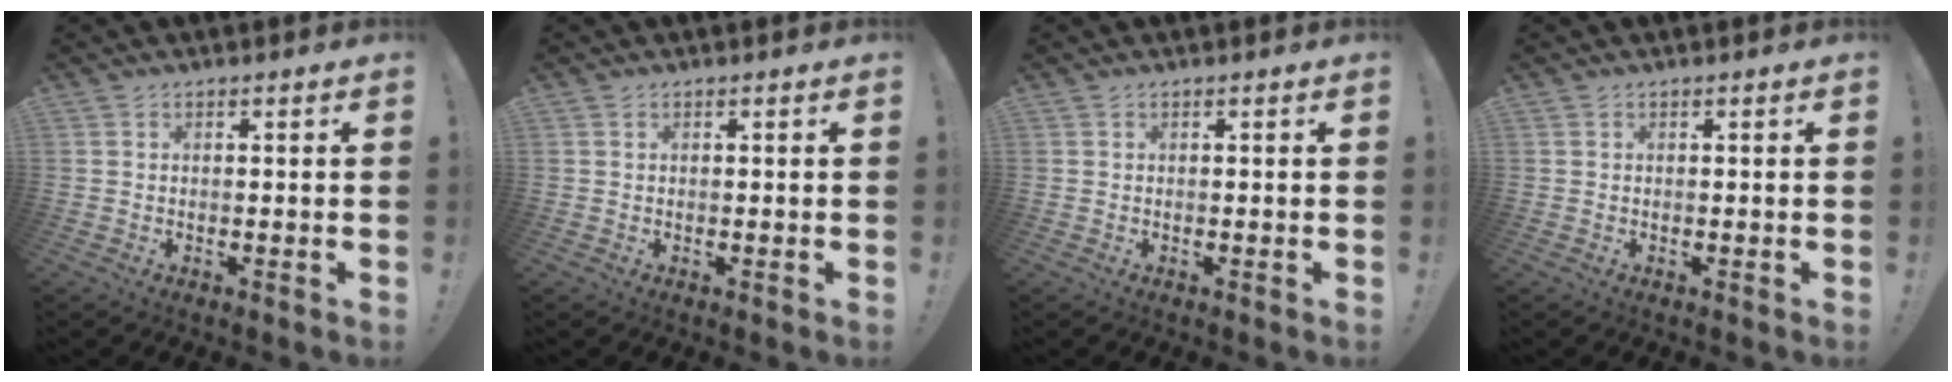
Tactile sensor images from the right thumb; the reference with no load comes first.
{"total": 0.0}
{"total": 0.0}
{"total": 0.0}